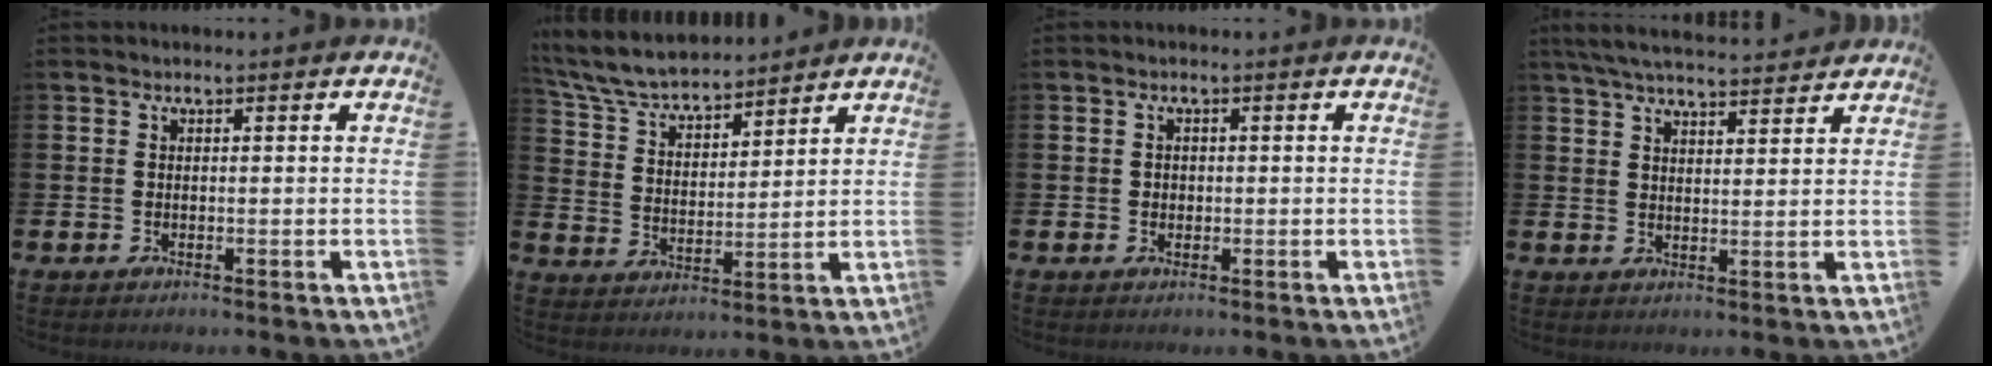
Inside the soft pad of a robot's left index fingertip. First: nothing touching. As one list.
[{"total": 6.8, "force": [6.5, 1.3, 1.6], "torque": [-0.065, -0.038, 0.115]}, {"total": 0.9, "force": [0.1, 0.8, 0.3], "torque": [0.003, 0.004, -0.002]}, {"total": 5.7, "force": [5.4, 0.6, 1.6], "torque": [-0.045, -0.023, 0.099]}]